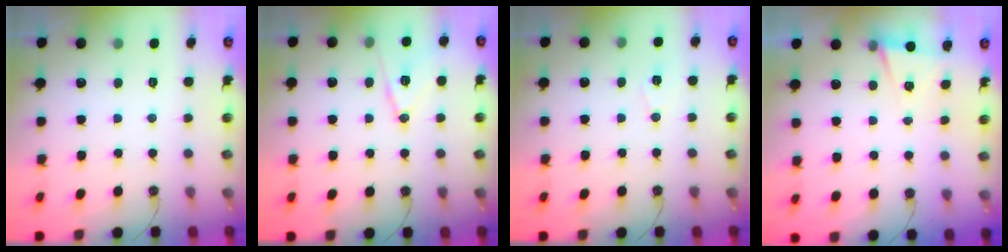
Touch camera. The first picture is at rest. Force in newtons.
{"total": 12.5, "press": 12.0, "slide": 3.4}
{"total": 7.2, "press": 5.6, "slide": 4.5}
{"total": 5.1, "press": 2.4, "slide": 4.5}